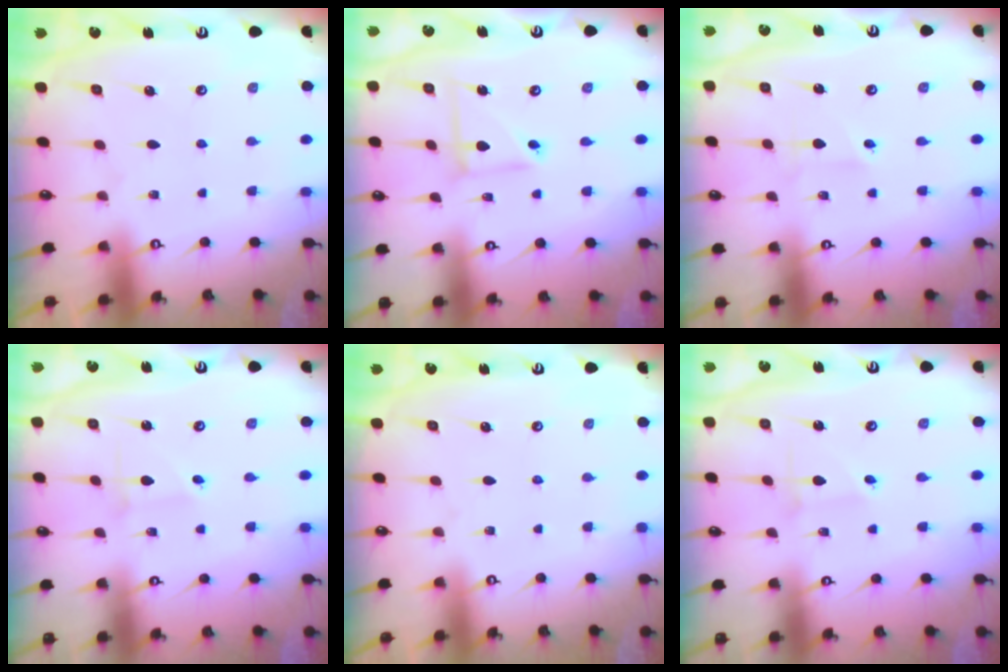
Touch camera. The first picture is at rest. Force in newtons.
{"total": 5.0, "press": 5.0, "slide": 0.4}
{"total": 1.6, "press": 1.6, "slide": 0.3}
{"total": 1.3, "press": 1.3, "slide": 0.1}
{"total": 0.0}
{"total": 1.3, "press": 1.3, "slide": 0.1}